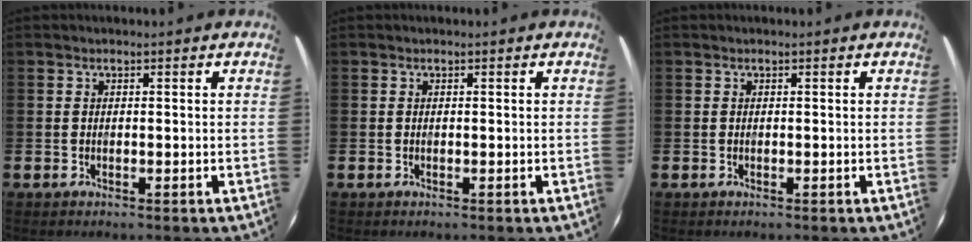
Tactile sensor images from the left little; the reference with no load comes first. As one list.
[{"total": 0.0}, {"total": 0.0}]